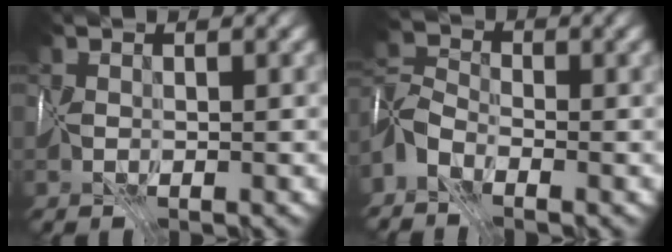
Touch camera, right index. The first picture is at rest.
{"total": 2.9, "force": [-2.6, 0.9, 1.1], "torque": [-0.031, 0.009, -0.068]}